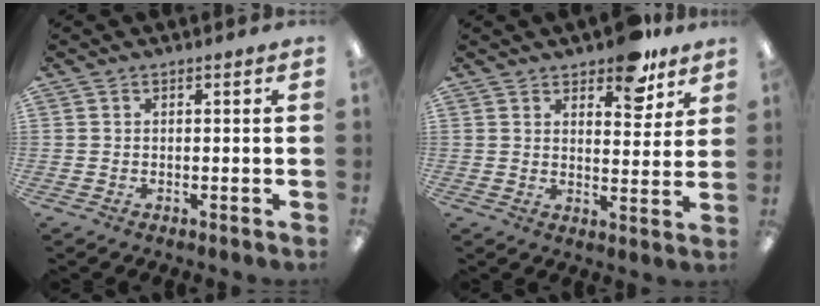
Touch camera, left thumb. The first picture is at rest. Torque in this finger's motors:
{"motor_torque": [0.91, 0.57, 0.68, -0.68, 0.01]}